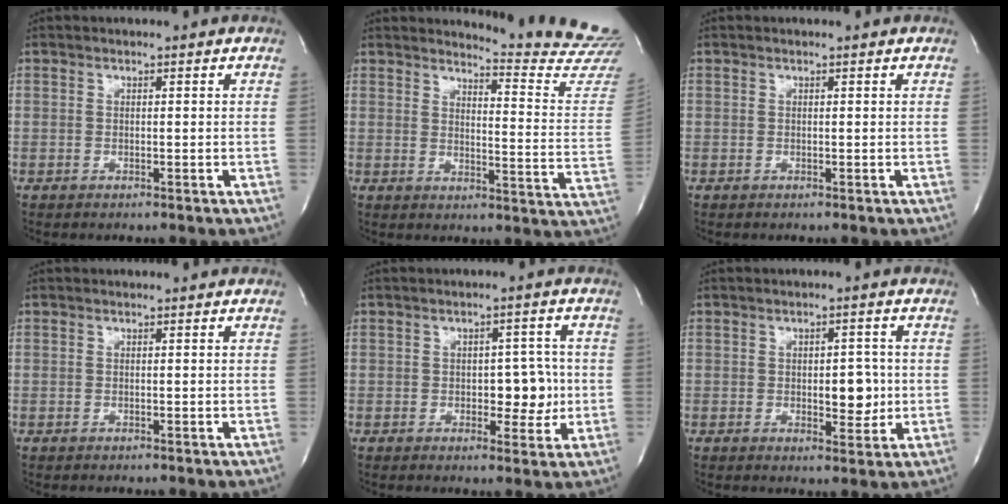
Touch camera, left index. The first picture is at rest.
{"total": 16.1, "force": [16.0, -1.3, 1.3], "torque": [-0.010, -0.160, 0.160]}
{"total": 0.0}
{"total": 0.0}
{"total": 5.2, "force": [-0.7, 2.9, 4.3], "torque": [-0.046, 0.006, -0.007]}
{"total": 4.8, "force": [-0.5, 2.3, 4.1], "torque": [-0.049, -0.005, -0.004]}